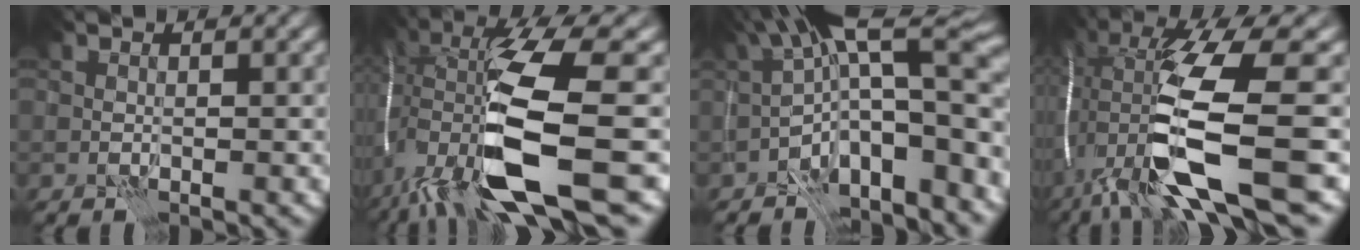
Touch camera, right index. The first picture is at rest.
{"total": 14.9, "force": [-3.5, 4.2, 13.9], "torque": [-0.277, -0.013, -0.053]}
{"total": 11.9, "force": [-4.2, 4.0, 10.5], "torque": [-0.146, 0.020, -0.064]}
{"total": 14.6, "force": [-2.6, 3.5, 13.9], "torque": [-0.279, -0.009, -0.038]}